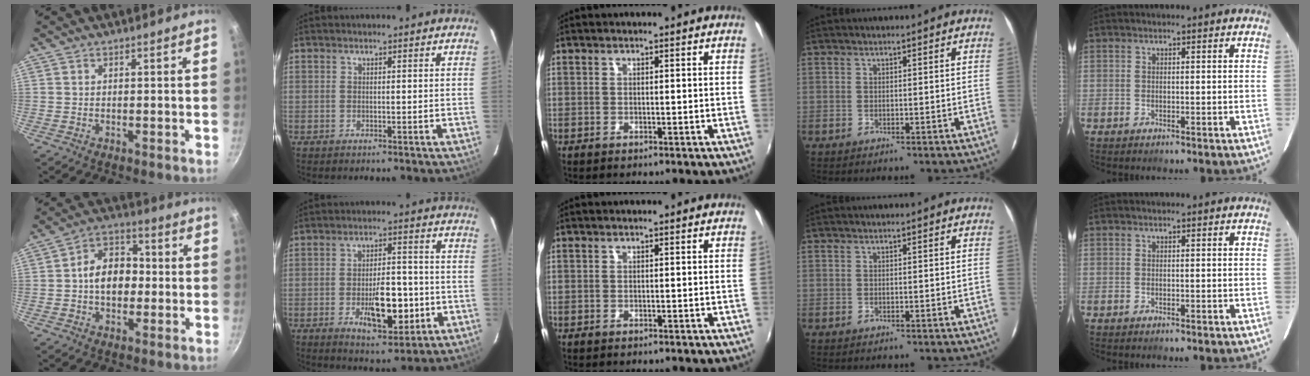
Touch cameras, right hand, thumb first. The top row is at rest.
{"thumb": {"total": 10.2, "force": [-0.5, 7.5, 6.9], "torque": [-0.067, 0.028, -0.021]}, "index": {"total": 11.2, "force": [-3.3, 4.7, 9.6], "torque": [-0.163, 0.001, -0.038]}}